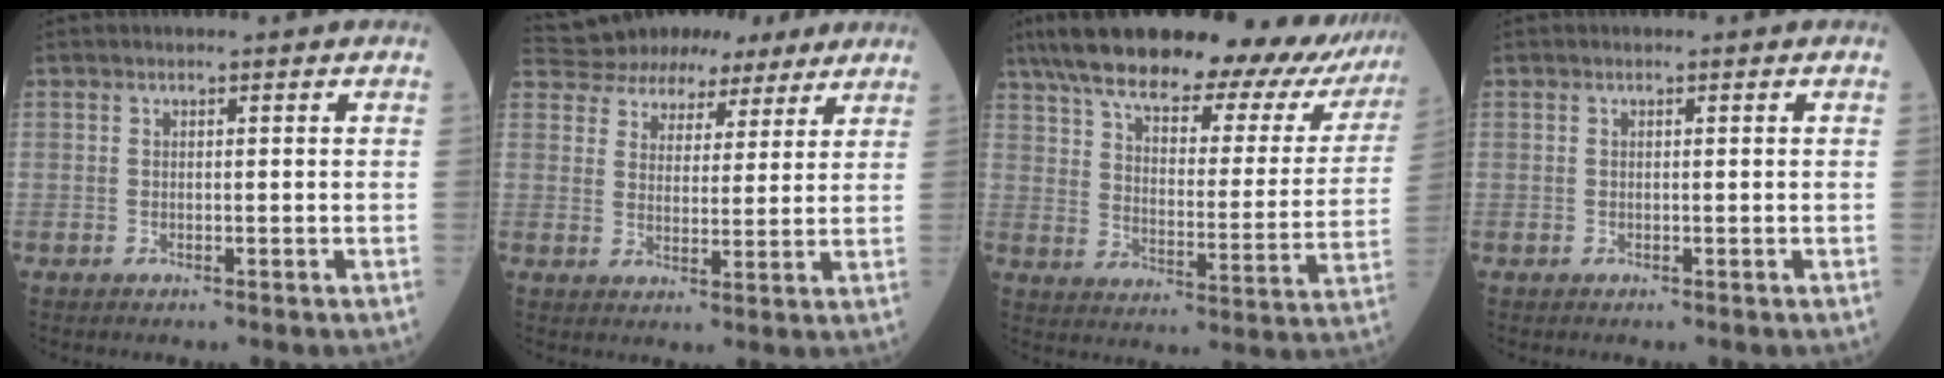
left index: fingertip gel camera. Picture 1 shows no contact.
{"total": 14.8, "force": [13.1, 5.8, 3.9], "torque": [-0.075, 0.038, 0.188]}
{"total": 31.7, "force": [26.6, 7.1, 15.7], "torque": [-0.254, -0.021, 0.343]}
{"total": 0.0}